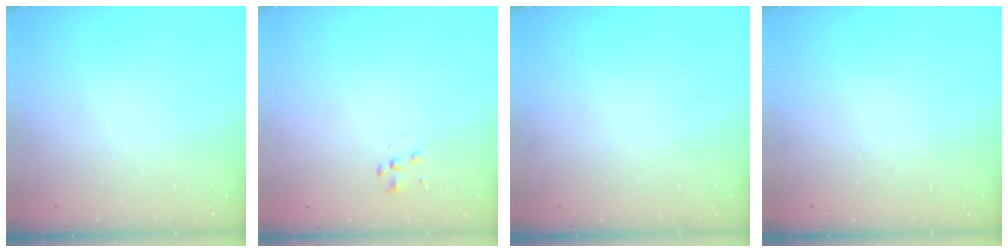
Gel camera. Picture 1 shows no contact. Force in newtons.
{"total": 1.6, "press": 1.5, "slide": 0.4}
{"total": 0.0}
{"total": 0.0}